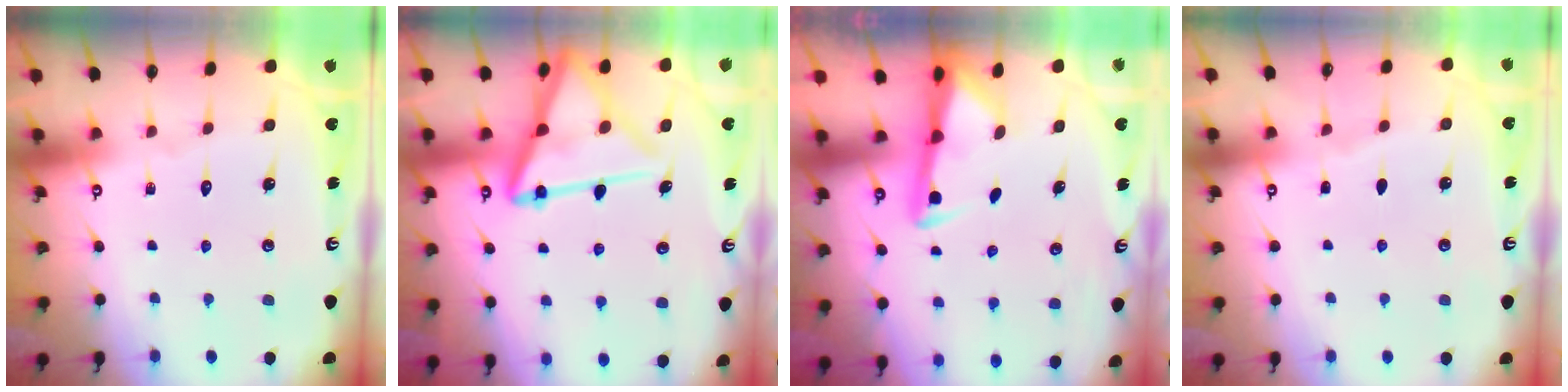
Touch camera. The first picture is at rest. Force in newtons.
{"total": 16.8, "press": 16.7, "slide": 1.7}
{"total": 2.9, "press": 2.9, "slide": 0.5}
{"total": 1.7, "press": 1.6, "slide": 0.3}